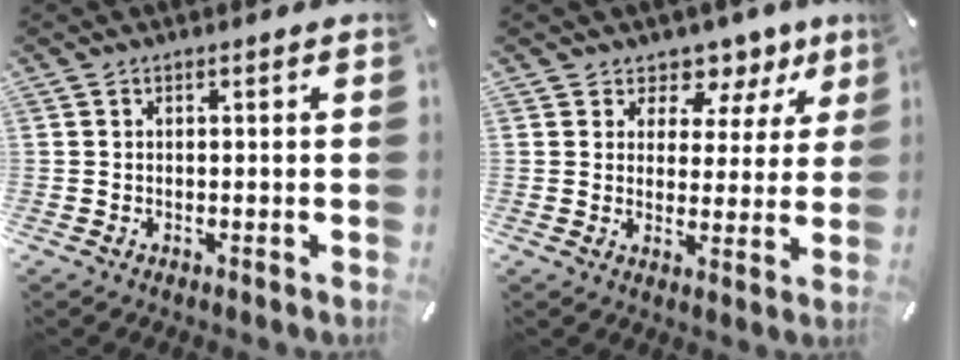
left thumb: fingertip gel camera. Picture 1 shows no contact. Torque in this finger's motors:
{"motor_torque": [0.32, -0.15, 0.02, 0.15, 0.00]}